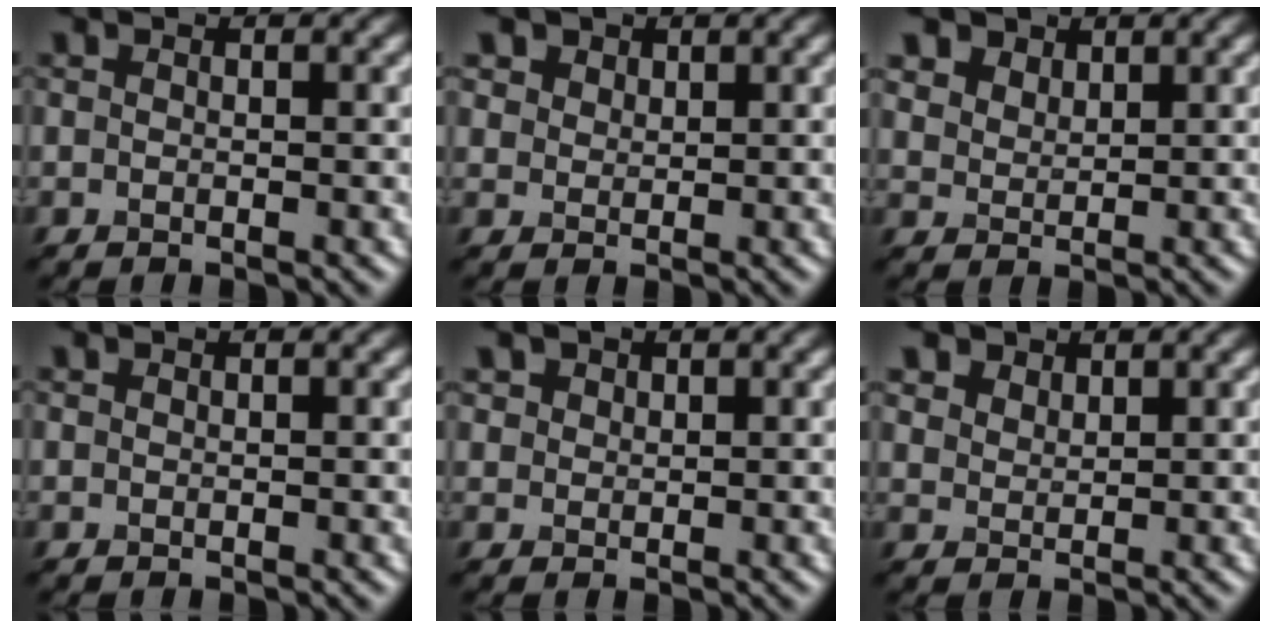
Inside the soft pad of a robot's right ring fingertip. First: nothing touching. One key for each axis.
{"total": 1.3, "fx": 1.1, "fy": 0.2, "fz": -0.8, "tx": -0.017, "ty": -0.002, "tz": 0.037}
{"total": 2.3, "fx": 2.2, "fy": 0.5, "fz": -0.5, "tx": -0.037, "ty": -0.002, "tz": 0.073}
{"total": 0.0}
{"total": 1.4, "fx": 0.1, "fy": -0.6, "fz": -1.2, "tx": -0.006, "ty": -0.003, "tz": 0.023}
{"total": 1.8, "fx": 1.6, "fy": 0.1, "fz": -0.8, "tx": -0.025, "ty": -0.005, "tz": 0.058}